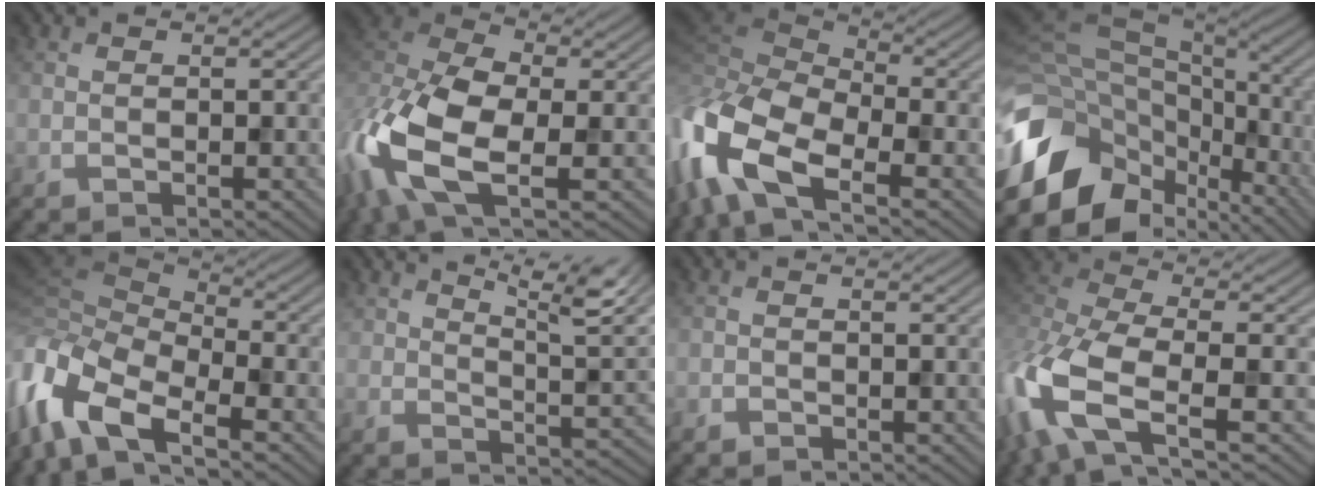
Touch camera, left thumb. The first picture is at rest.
{"total": 14.7, "force": [-4.5, 7.6, 11.7], "torque": [-0.283, -0.010, -0.098]}
{"total": 15.1, "force": [-6.0, 7.4, 11.7], "torque": [-0.303, -0.026, -0.112]}
{"total": 16.3, "force": [-6.7, 10.7, 10.4], "torque": [-0.256, -0.027, -0.107]}
{"total": 12.1, "force": [-6.8, 4.9, 8.7], "torque": [-0.217, -0.008, -0.142]}
{"total": 8.3, "force": [5.9, 2.5, 5.3], "torque": [-0.097, 0.000, 0.102]}
{"total": 0.5, "force": [0.0, 0.5, 0.0], "torque": [0.002, -0.003, -0.003]}
{"total": 12.2, "force": [-4.8, 5.2, 9.9], "torque": [-0.242, -0.013, -0.110]}